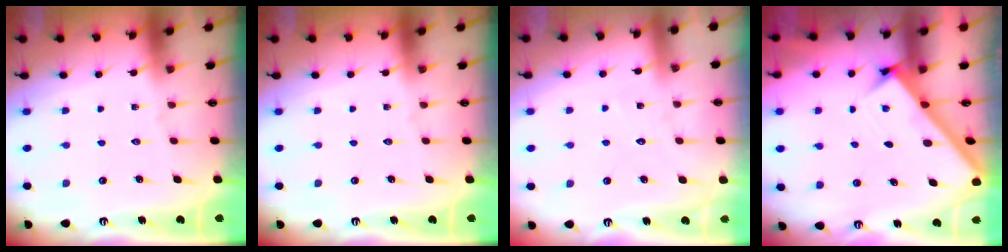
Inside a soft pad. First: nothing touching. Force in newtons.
{"total": 0.0}
{"total": 4.0, "press": 4.0, "slide": 0.4}
{"total": 2.6, "press": 2.6, "slide": 0.3}